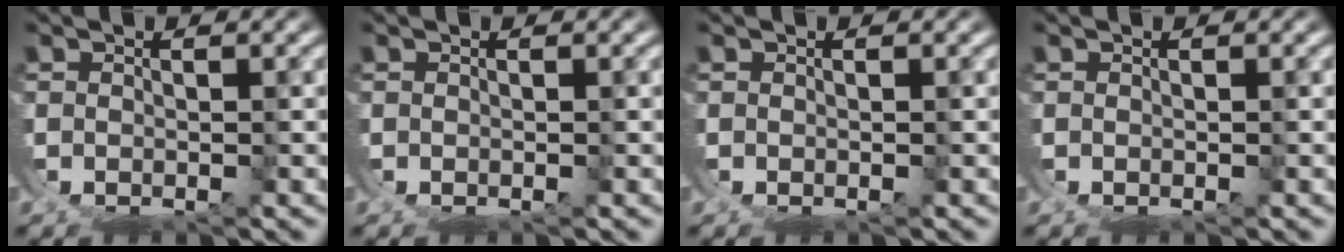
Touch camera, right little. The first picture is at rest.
{"total": 0.0}
{"total": 0.0}
{"total": 0.0}